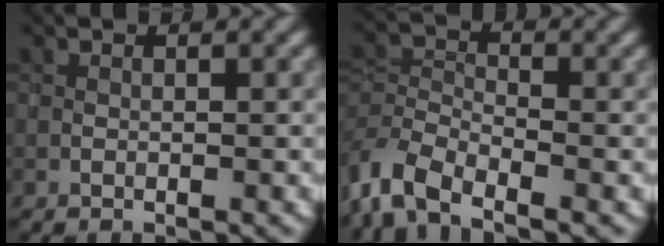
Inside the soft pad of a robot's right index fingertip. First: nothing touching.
{"total": 4.9, "force": [-3.4, 2.3, 2.7], "torque": [-0.049, 0.001, -0.082]}